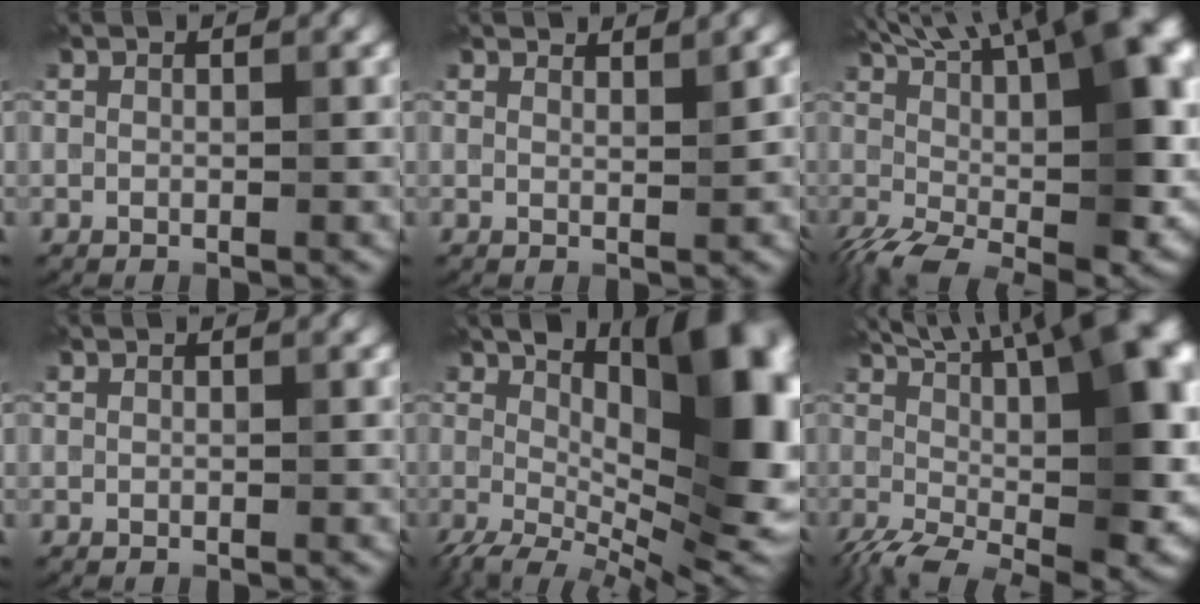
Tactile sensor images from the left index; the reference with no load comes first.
{"total": 1.8, "force": [1.8, -0.1, 0.5], "torque": [-0.009, 0.003, 0.026]}
{"total": 17.7, "force": [3.6, 6.7, 16.0], "torque": [-0.244, 0.019, 0.083]}
{"total": 0.0}
{"total": 16.1, "force": [1.8, 7.0, 14.4], "torque": [-0.200, 0.008, 0.033]}
{"total": 19.1, "force": [2.8, 7.5, 17.3], "torque": [-0.227, 0.021, 0.072]}